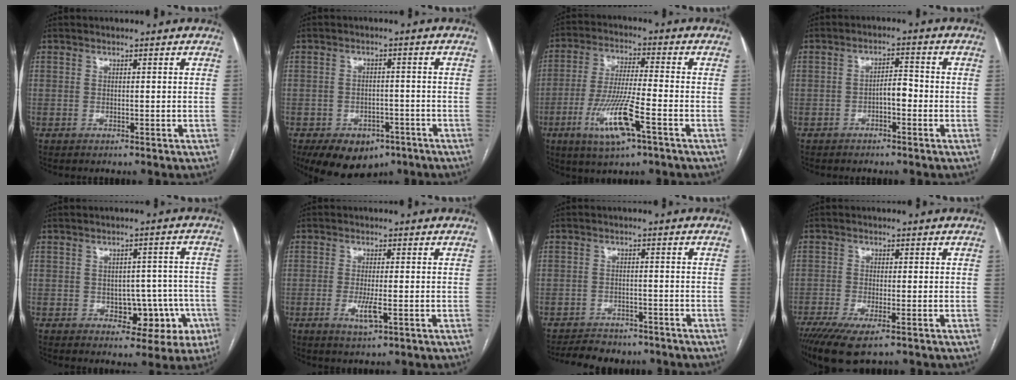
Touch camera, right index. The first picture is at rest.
{"total": 10.7, "force": [-6.6, 6.8, 5.0], "torque": [-0.086, 0.008, -0.091]}
{"total": 11.2, "force": [-4.8, 1.0, 10.1], "torque": [-0.201, -0.016, -0.087]}
{"total": 3.1, "force": [-1.2, 1.1, 2.6], "torque": [-0.037, 0.012, -0.019]}
{"total": 8.5, "force": [-2.8, 5.8, 5.6], "torque": [-0.045, 0.032, -0.022]}
{"total": 3.6, "force": [-1.1, 0.6, 3.4], "torque": [-0.068, -0.008, -0.017]}
{"total": 7.8, "force": [-6.6, 3.5, 1.9], "torque": [-0.030, -0.001, -0.090]}
{"total": 7.2, "force": [-4.5, 1.7, 5.4], "torque": [-0.095, -0.019, -0.076]}